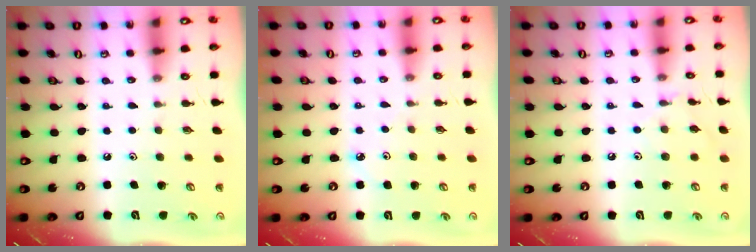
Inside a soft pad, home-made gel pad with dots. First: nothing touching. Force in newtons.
{"total": 2.3, "press": 2.3, "slide": 0.2}
{"total": 6.2, "press": 6.1, "slide": 0.7}